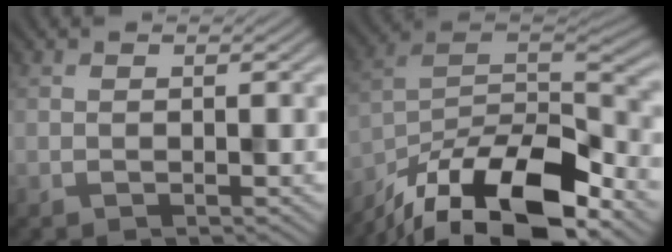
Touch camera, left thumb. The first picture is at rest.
{"total": 17.2, "force": [-12.2, 6.4, 10.3], "torque": [-0.221, -0.023, -0.214]}